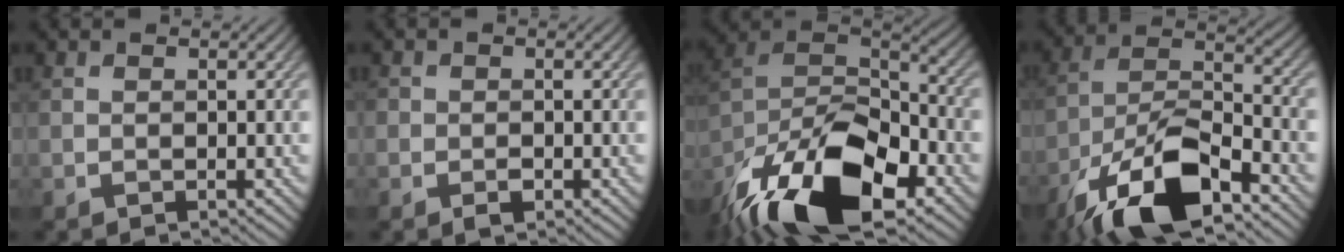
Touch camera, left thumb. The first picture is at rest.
{"total": 1.6, "force": [-0.6, 1.3, 0.8], "torque": [-0.010, -0.005, -0.017]}
{"total": 18.8, "force": [-12.2, 8.0, 11.8], "torque": [-0.262, -0.032, -0.213]}
{"total": 15.2, "force": [-9.7, 5.1, 10.6], "torque": [-0.206, -0.007, -0.195]}